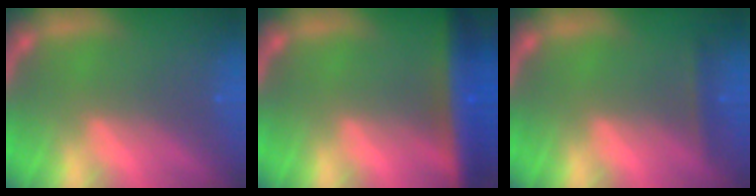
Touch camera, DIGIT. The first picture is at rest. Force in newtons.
{"total": 7.4}
{"total": 1.4}